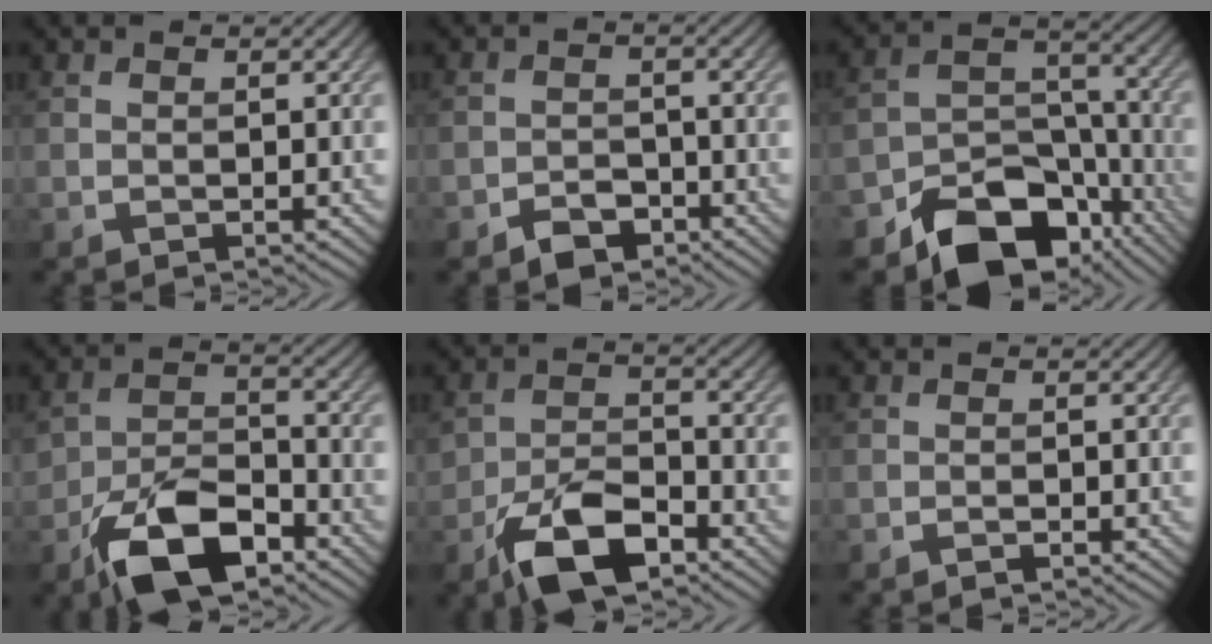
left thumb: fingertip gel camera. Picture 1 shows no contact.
{"total": 3.5, "force": [-2.6, 1.9, 1.4], "torque": [-0.020, 0.000, -0.052]}
{"total": 13.4, "force": [-8.8, 7.6, 6.6], "torque": [-0.110, -0.012, -0.155]}
{"total": 10.4, "force": [-5.9, 5.3, 6.7], "torque": [-0.128, -0.007, -0.113]}
{"total": 9.0, "force": [-5.2, 4.5, 5.8], "torque": [-0.112, -0.004, -0.103]}
{"total": 0.7, "force": [-0.6, 0.1, 0.4], "torque": [-0.007, 0.000, -0.010]}